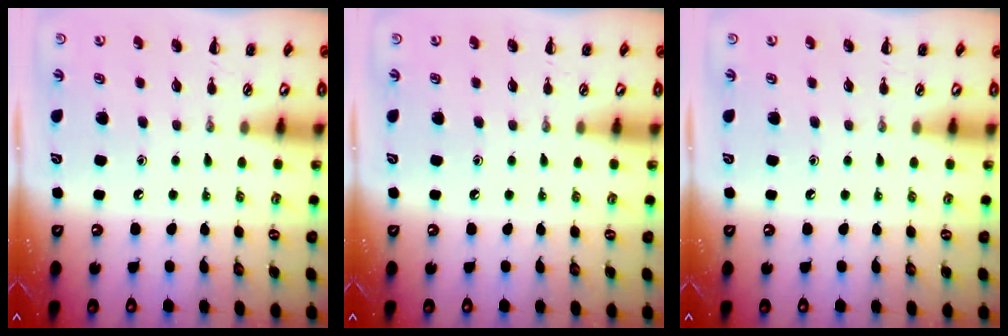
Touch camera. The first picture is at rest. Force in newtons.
{"total": 0.0}
{"total": 0.0}